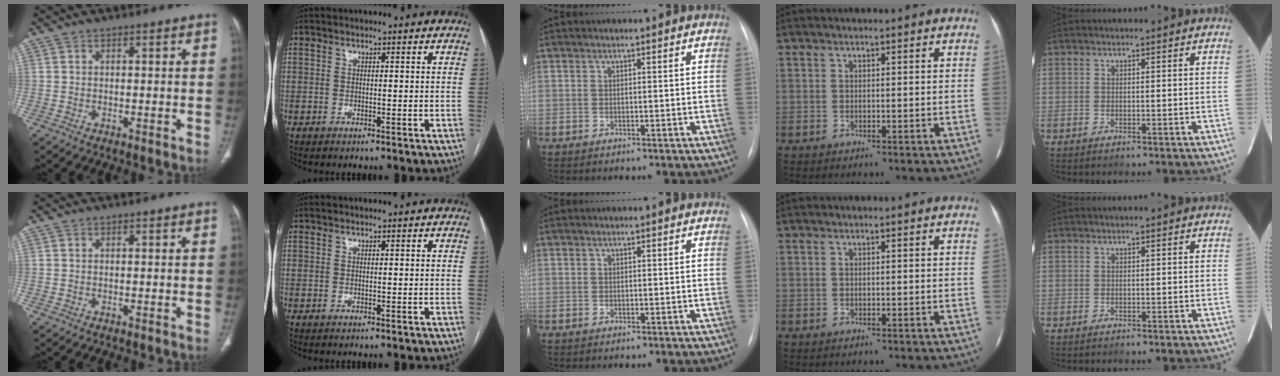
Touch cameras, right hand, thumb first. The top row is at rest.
{}